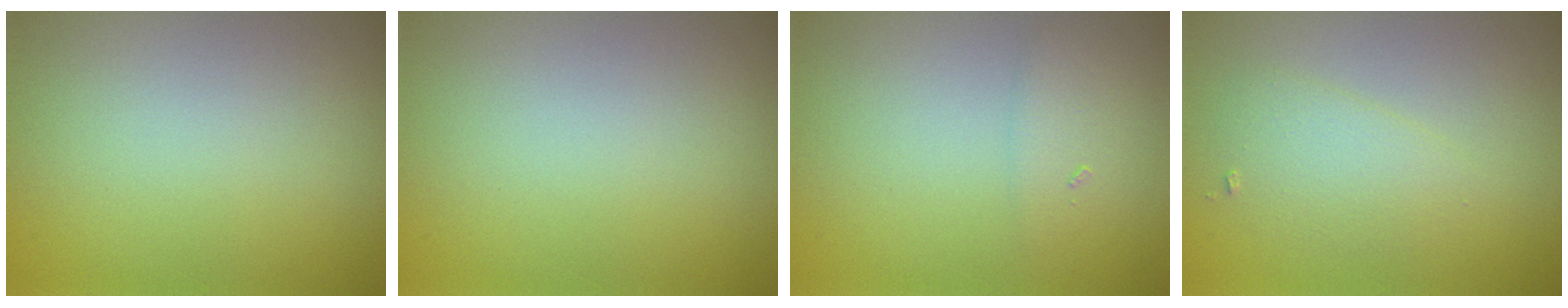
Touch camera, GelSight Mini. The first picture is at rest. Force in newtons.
{"total": 0.0}
{"total": 1.3, "press": 1.3, "slide": 0.1}
{"total": 2.2, "press": 2.2, "slide": 0.1}